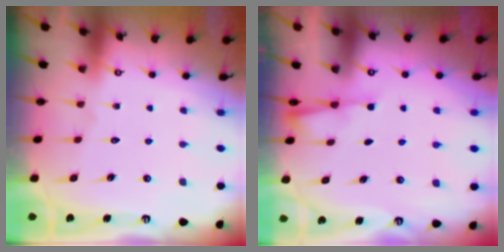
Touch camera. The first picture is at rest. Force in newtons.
{"total": 2.3, "press": 2.2, "slide": 0.4}